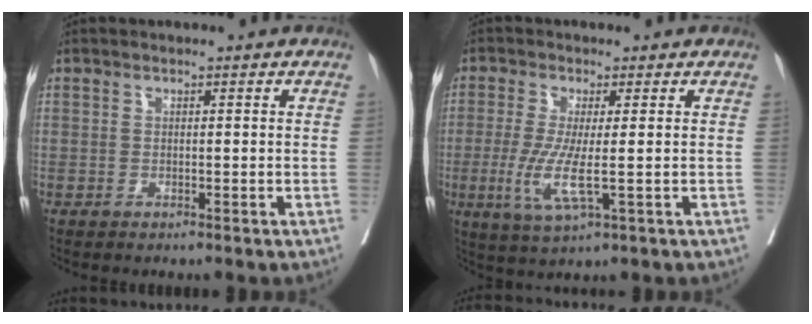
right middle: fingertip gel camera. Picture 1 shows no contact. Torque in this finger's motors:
{"motor_torque": [1.20, -0.28, 0.23, 0.10]}